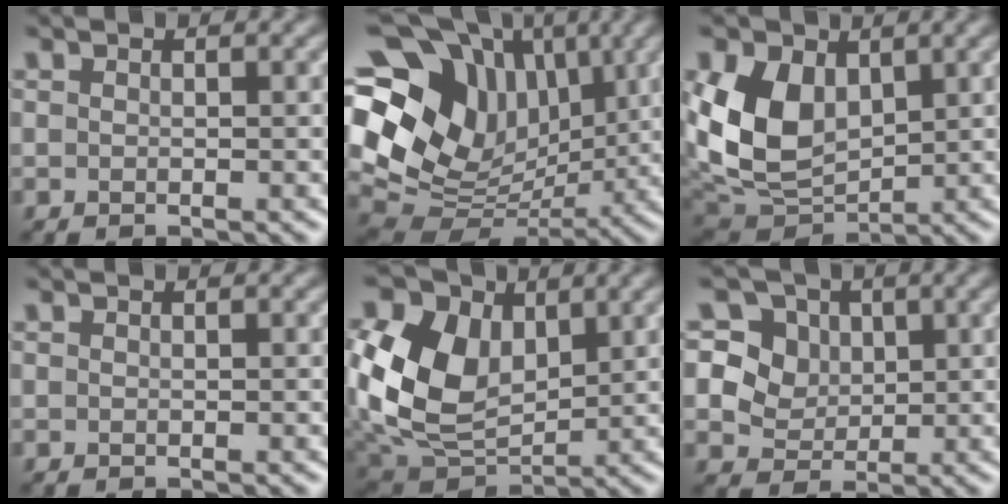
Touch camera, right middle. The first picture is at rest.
{"total": 15.0, "force": [4.8, 11.1, 8.9], "torque": [-0.177, 0.022, 0.092]}
{"total": 8.2, "force": [1.9, 5.8, 5.4], "torque": [-0.121, -0.012, 0.035]}
{"total": 0.0}
{"total": 11.6, "force": [2.3, 8.3, 7.8], "torque": [-0.198, 0.005, 0.039]}
{"total": 7.4, "force": [2.8, 6.2, 3.1], "torque": [-0.059, 0.016, 0.038]}